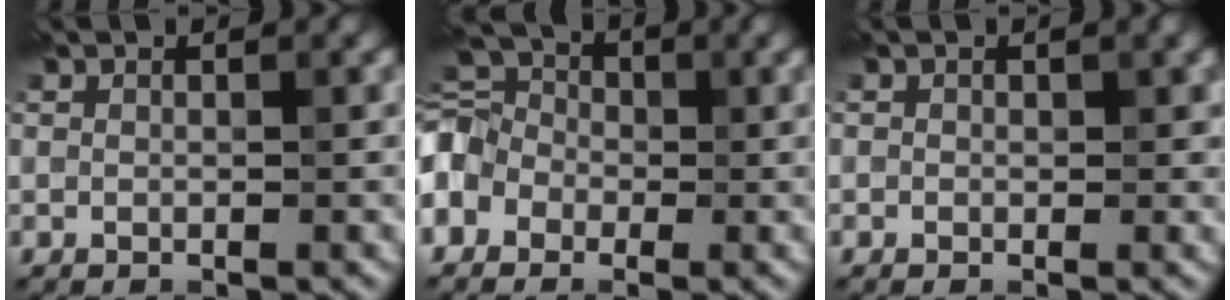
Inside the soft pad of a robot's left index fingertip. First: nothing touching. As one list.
[{"total": 7.0, "force": [-1.7, 5.4, 4.2], "torque": [-0.096, 0.020, -0.047]}, {"total": 1.0, "force": [0.2, 0.9, 0.5], "torque": [0.000, -0.004, 0.000]}]